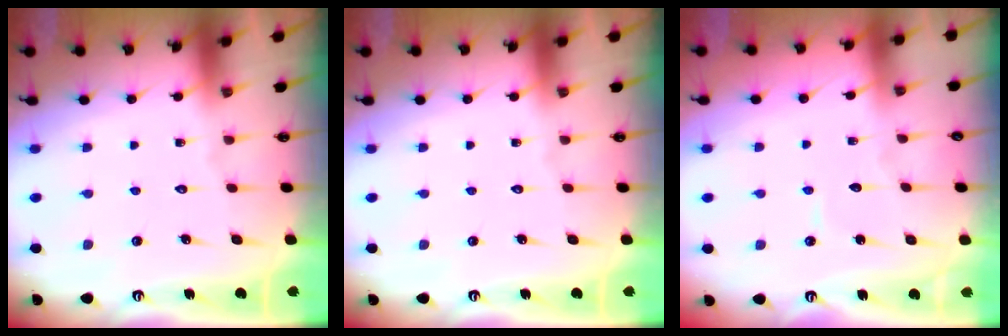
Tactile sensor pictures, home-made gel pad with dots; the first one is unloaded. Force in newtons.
{"total": 0.0}
{"total": 3.4, "press": 3.3, "slide": 0.3}